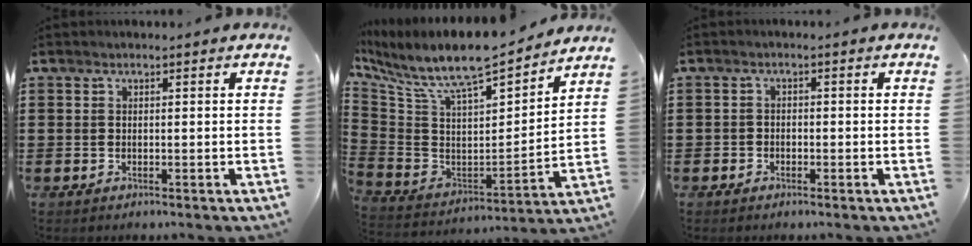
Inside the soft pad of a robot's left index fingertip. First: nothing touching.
{"total": 9.0, "force": [7.9, 1.6, 4.0], "torque": [-0.119, -0.068, 0.131]}
{"total": 1.4, "force": [-1.2, 0.8, -0.1], "torque": [-0.003, 0.003, -0.026]}